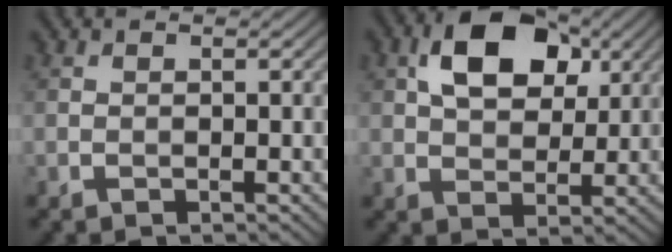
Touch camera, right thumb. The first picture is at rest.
{"total": 9.5, "force": [3.4, 5.9, 6.6], "torque": [-0.125, 0.007, 0.056]}